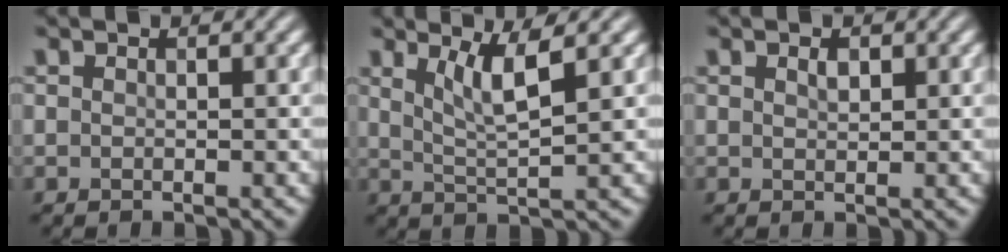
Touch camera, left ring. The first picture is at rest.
{"total": 3.7, "force": [1.7, 0.7, 3.2], "torque": [-0.059, -0.006, 0.037]}
{"total": 1.0, "force": [0.5, 0.5, 0.6], "torque": [-0.013, 0.001, 0.010]}